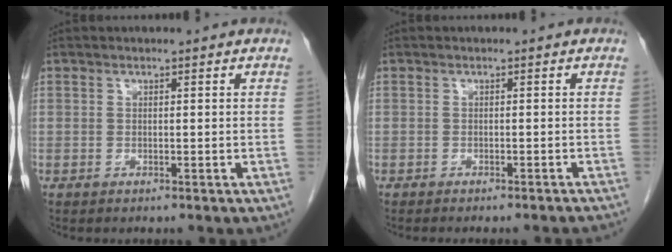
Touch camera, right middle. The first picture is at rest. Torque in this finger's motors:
{"motor_torque": [0.13, -0.12, 0.01, 0.01]}